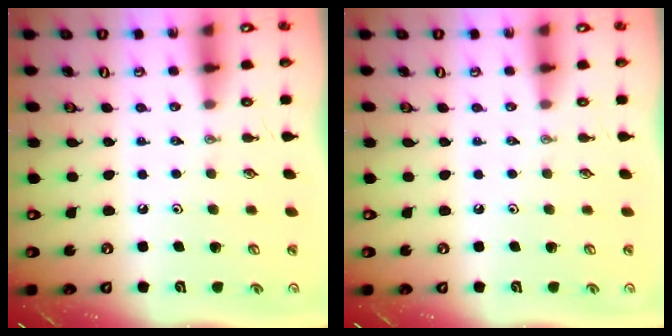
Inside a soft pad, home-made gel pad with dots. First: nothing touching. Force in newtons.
{"total": 0.0}